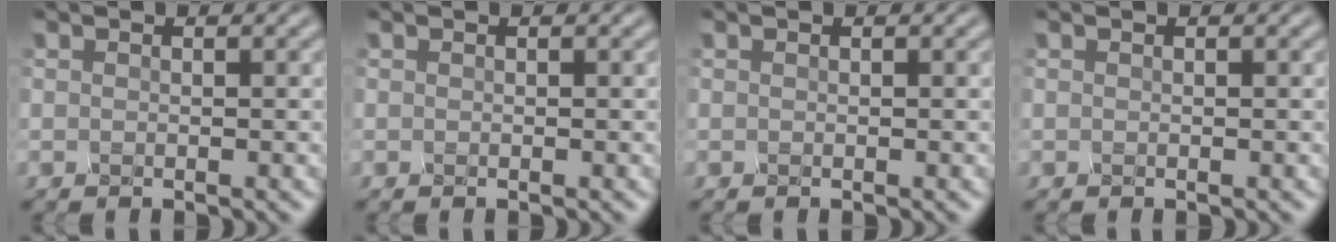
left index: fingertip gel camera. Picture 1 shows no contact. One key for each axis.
{"total": 0.0}
{"total": 0.0}
{"total": 0.0}